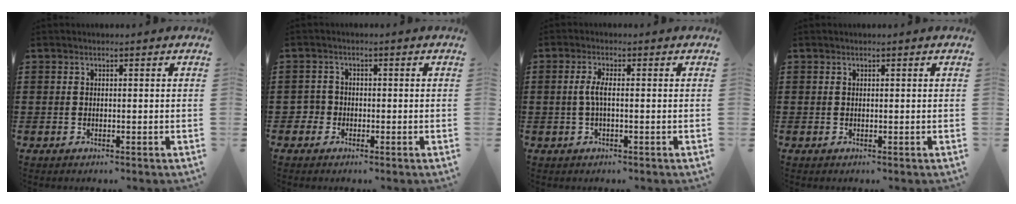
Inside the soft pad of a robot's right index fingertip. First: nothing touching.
{"total": 2.1, "force": [-0.9, 1.9, 0.3], "torque": [-0.020, 0.000, -0.025]}
{"total": 2.8, "force": [-0.3, 0.6, 2.7], "torque": [-0.066, -0.004, -0.012]}
{"total": 0.0}